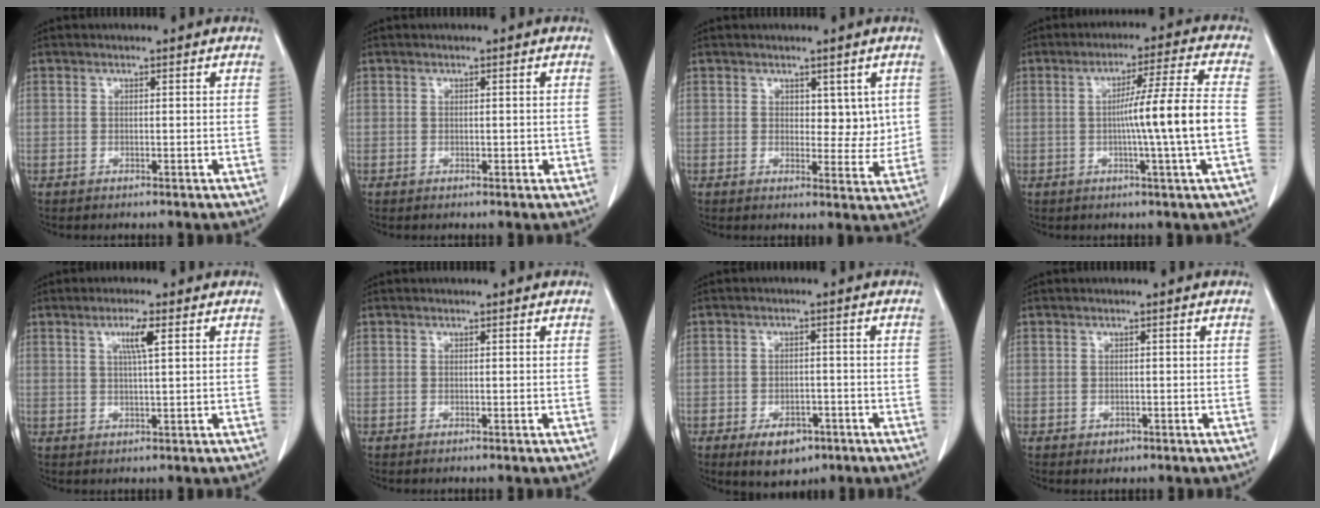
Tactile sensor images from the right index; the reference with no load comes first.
{"total": 0.8, "force": [-0.1, 0.6, 0.5], "torque": [-0.003, 0.004, -0.002]}
{"total": 4.2, "force": [1.3, 2.6, 3.1], "torque": [-0.027, -0.006, 0.020]}
{"total": 10.3, "force": [-1.3, -2.0, 10.1], "torque": [-0.163, 0.000, -0.019]}
{"total": 3.7, "force": [1.4, 0.0, 3.4], "torque": [-0.061, 0.000, 0.025]}
{"total": 0.0}
{"total": 5.8, "force": [-3.3, 3.4, 3.4], "torque": [-0.050, 0.002, -0.042]}
{"total": 1.1, "force": [-0.4, 1.0, 0.3], "torque": [-0.003, 0.003, -0.002]}